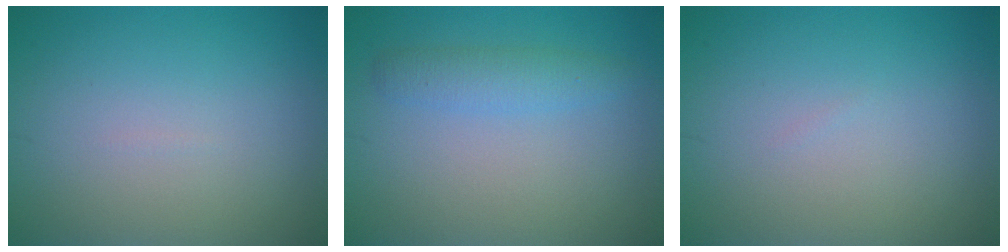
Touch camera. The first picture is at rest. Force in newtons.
{"total": 2.2, "press": 2.2, "slide": 0.2}
{"total": 0.0}